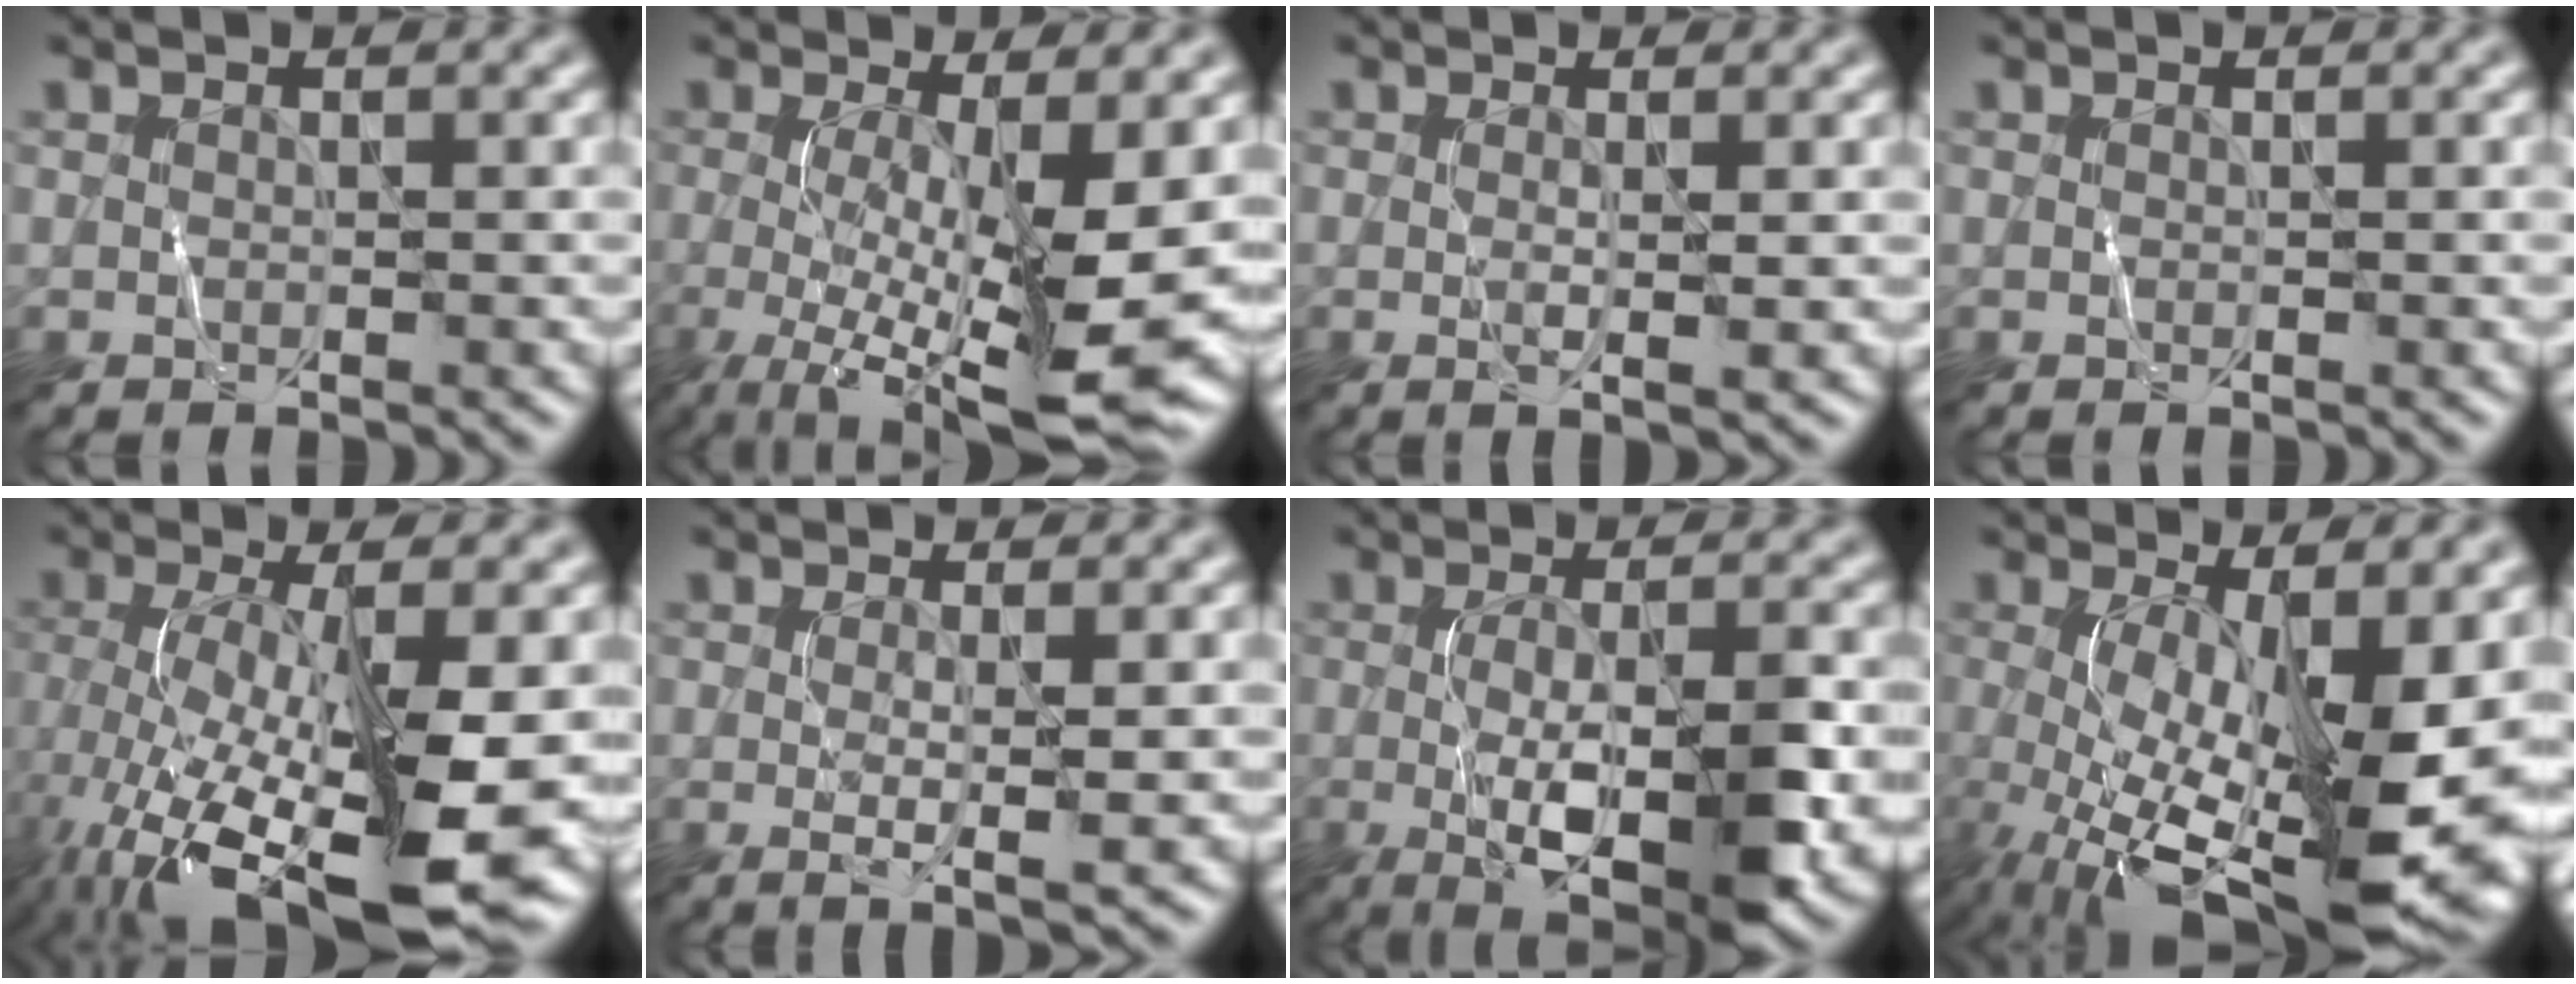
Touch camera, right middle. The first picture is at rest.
{"total": 11.8, "force": [-2.0, 3.2, 11.2], "torque": [-0.187, -0.021, -0.025]}
{"total": 1.7, "force": [0.2, 0.3, 1.7], "torque": [-0.028, -0.004, 0.003]}
{"total": 0.0}
{"total": 15.5, "force": [-4.9, 5.1, 13.8], "torque": [-0.266, -0.042, -0.072]}
{"total": 2.9, "force": [0.2, 0.5, 2.8], "torque": [-0.050, -0.009, 0.006]}
{"total": 10.1, "force": [-2.3, 3.1, 9.3], "torque": [-0.159, -0.019, -0.030]}
{"total": 15.7, "force": [-1.7, 6.2, 14.3], "torque": [-0.236, -0.033, -0.013]}